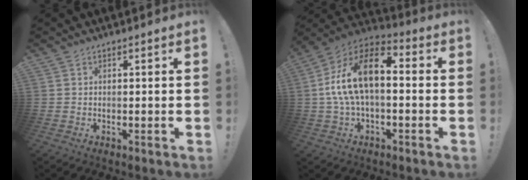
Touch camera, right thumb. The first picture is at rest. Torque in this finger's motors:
{"motor_torque": [-0.04, 1.24, 1.94, -0.39, 0.71]}